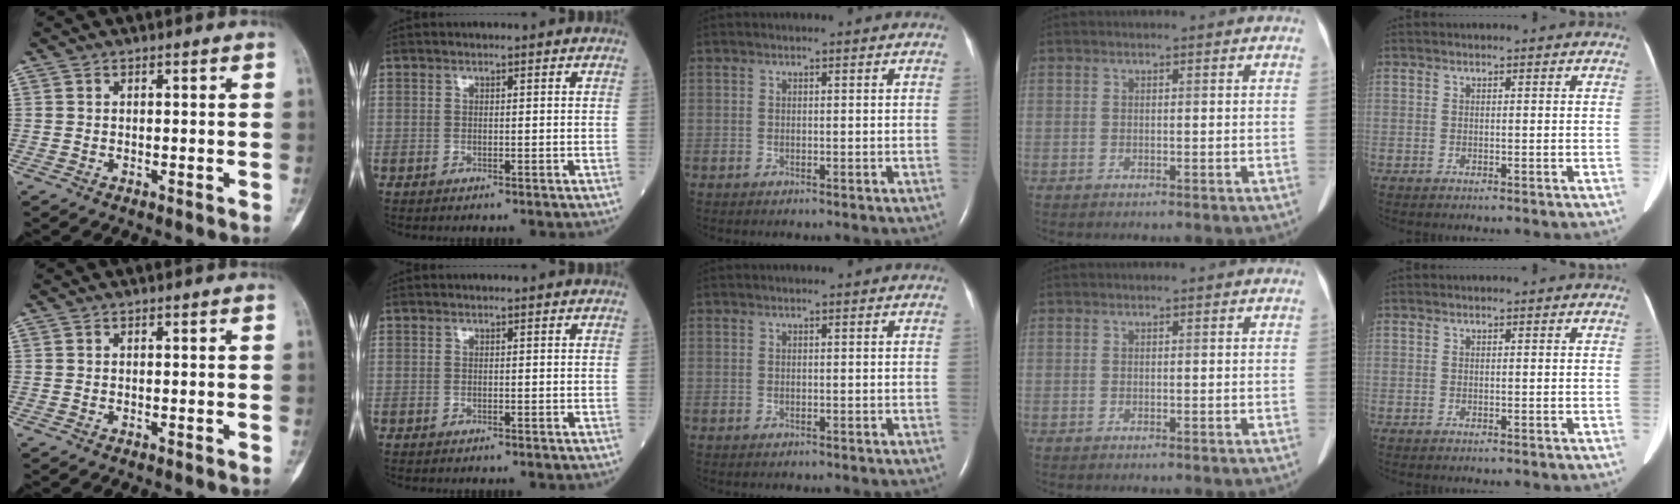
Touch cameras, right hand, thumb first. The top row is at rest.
{}